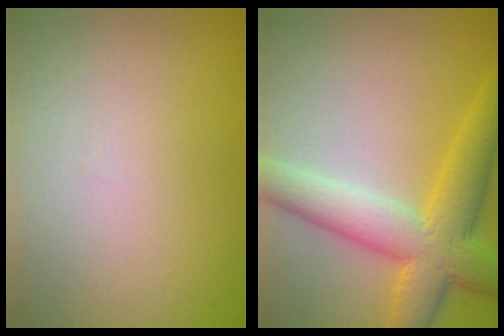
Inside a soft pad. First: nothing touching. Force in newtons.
{"total": 7.7, "press": 7.7, "slide": 0.3}